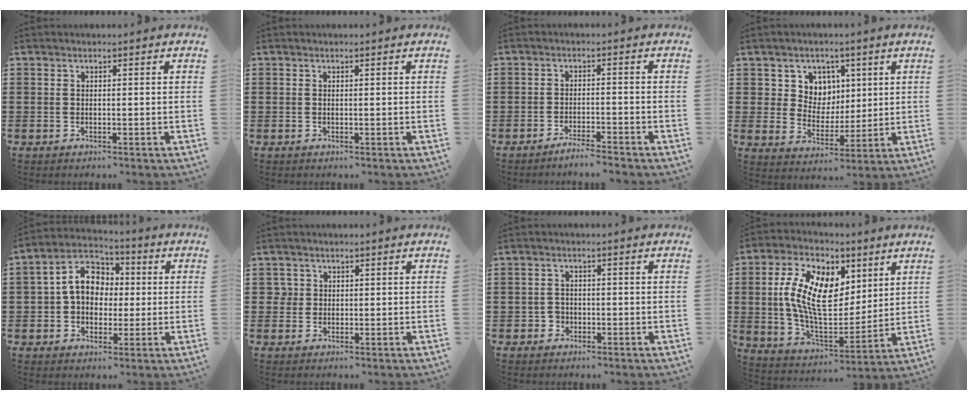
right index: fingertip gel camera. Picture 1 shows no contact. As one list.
[{"total": 0.0}, {"total": 2.5, "force": [-2.4, -0.1, 0.5], "torque": [-0.012, 0.004, -0.047]}, {"total": 6.4, "force": [2.8, 5.6, 0.6], "torque": [-0.041, 0.001, 0.051]}, {"total": 9.0, "force": [0.7, 6.9, 5.7], "torque": [-0.132, 0.016, 0.009]}, {"total": 1.7, "force": [0.5, 1.6, 0.4], "torque": [-0.014, 0.008, 0.008]}, {"total": 1.7, "force": [-0.9, 1.4, 0.2], "torque": [-0.010, 0.002, -0.022]}, {"total": 12.2, "force": [3.7, 6.8, 9.5], "torque": [-0.208, 0.004, 0.071]}]